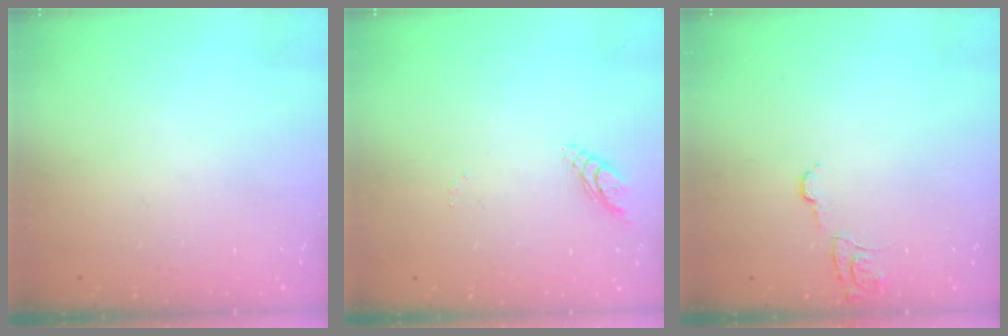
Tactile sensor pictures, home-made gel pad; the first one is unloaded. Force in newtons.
{"total": 4.5, "press": 4.4, "slide": 0.6}
{"total": 7.7, "press": 7.7, "slide": 0.4}